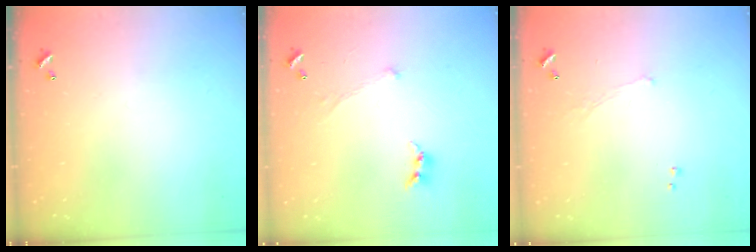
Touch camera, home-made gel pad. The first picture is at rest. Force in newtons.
{"total": 0.6, "press": 0.6, "slide": 0.3}
{"total": 1.1, "press": 1.0, "slide": 0.6}